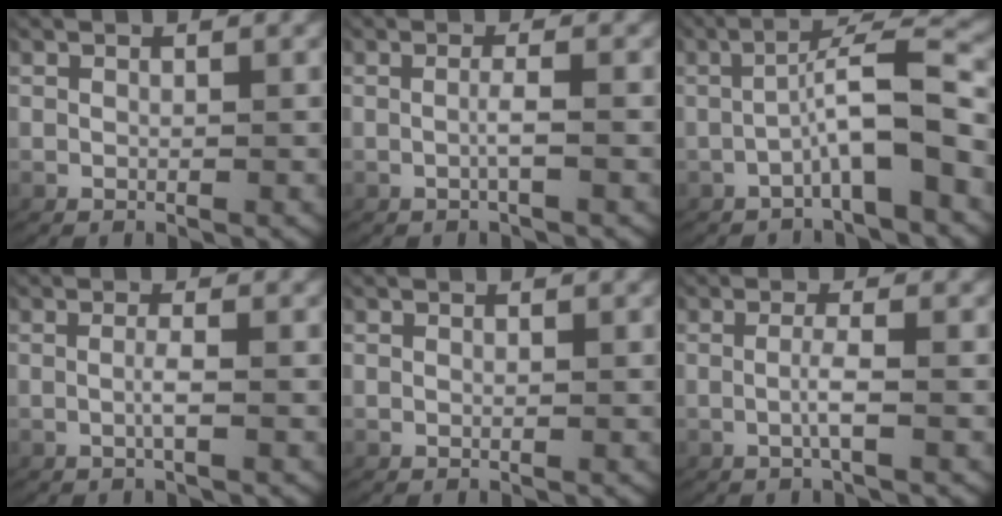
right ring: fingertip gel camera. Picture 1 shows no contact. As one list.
[{"total": 1.3, "force": [-0.4, -0.3, 1.2], "torque": [-0.026, 0.000, -0.009]}, {"total": 5.3, "force": [-1.3, 1.3, 4.9], "torque": [-0.069, 0.013, -0.025]}, {"total": 1.3, "force": [-0.4, -0.1, 1.3], "torque": [-0.029, -0.002, -0.009]}, {"total": 0.0}, {"total": 1.8, "force": [-0.5, -0.1, 1.7], "torque": [-0.039, -0.004, -0.010]}]